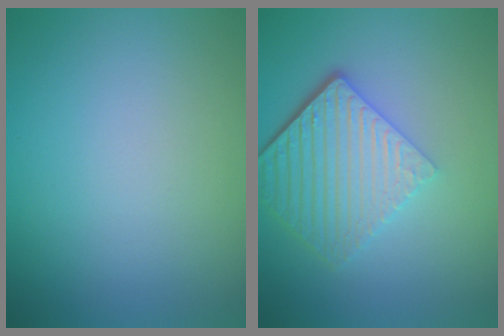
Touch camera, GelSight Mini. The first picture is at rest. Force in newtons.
{"total": 6.0, "press": 4.2, "slide": 4.3}